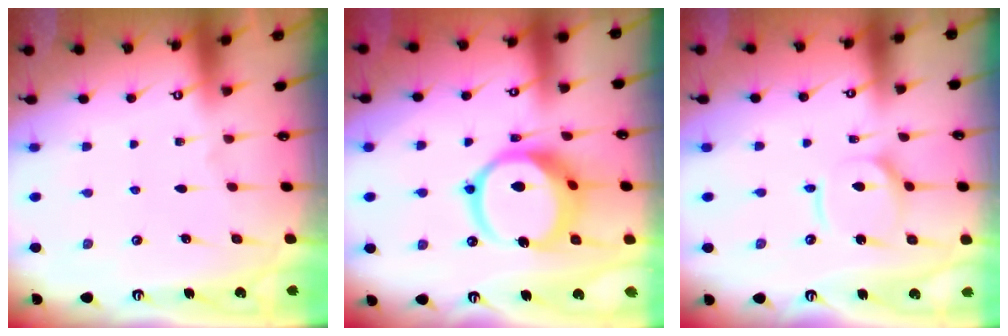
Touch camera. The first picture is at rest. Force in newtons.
{"total": 15.2, "press": 15.1, "slide": 1.8}
{"total": 9.4, "press": 9.4, "slide": 1.0}